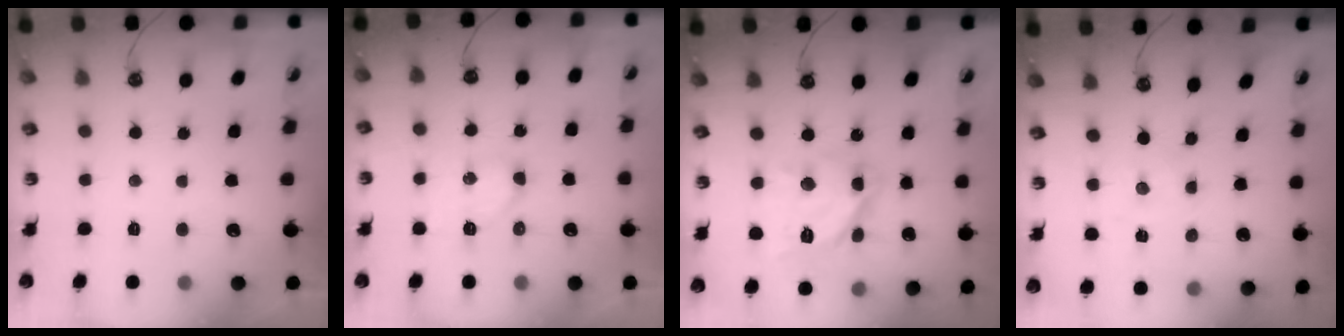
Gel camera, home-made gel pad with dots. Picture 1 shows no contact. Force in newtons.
{"total": 5.3, "press": 5.2, "slide": 0.5}
{"total": 14.3, "press": 14.2, "slide": 0.9}
{"total": 0.0}